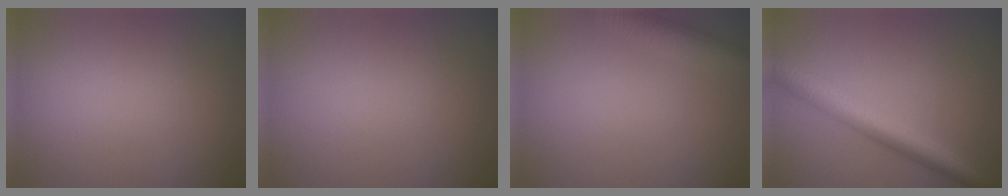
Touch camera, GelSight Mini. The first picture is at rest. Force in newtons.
{"total": 0.0}
{"total": 4.1, "press": 4.0, "slide": 0.3}
{"total": 5.0, "press": 5.0, "slide": 0.1}